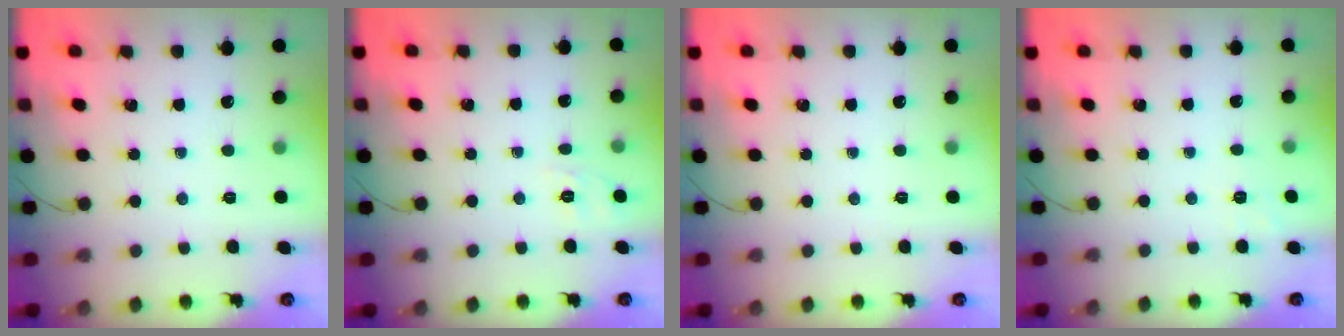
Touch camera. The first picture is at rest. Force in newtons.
{"total": 1.8, "press": 0.0, "slide": 1.8}
{"total": 0.0}
{"total": 1.9, "press": 1.1, "slide": 1.6}